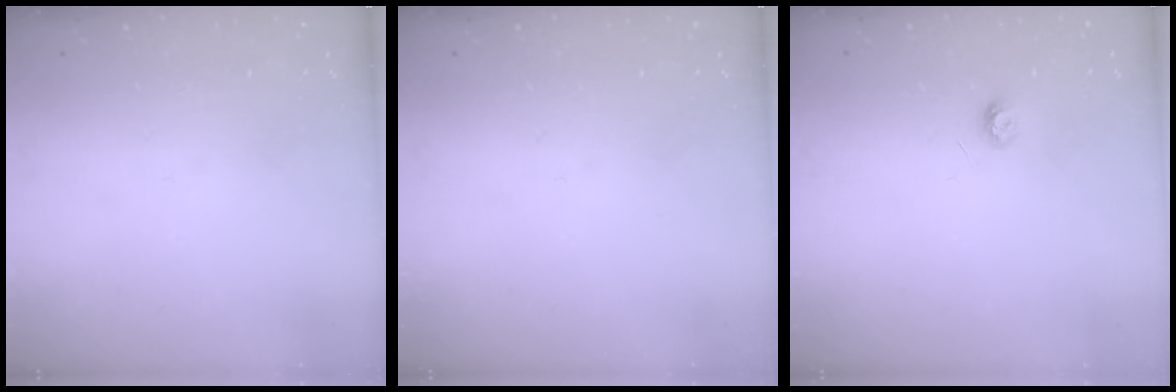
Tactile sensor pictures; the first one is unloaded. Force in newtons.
{"total": 0.0}
{"total": 4.6, "press": 4.6, "slide": 0.5}